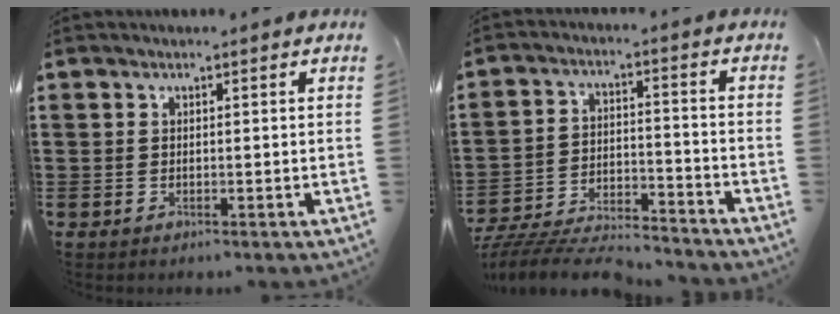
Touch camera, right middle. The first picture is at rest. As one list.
[{"total": 7.7, "force": [-7.5, 0.9, 1.6], "torque": [-0.027, 0.015, -0.147]}]